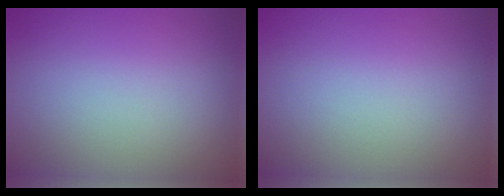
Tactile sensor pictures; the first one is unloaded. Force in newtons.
{"total": 0.0}